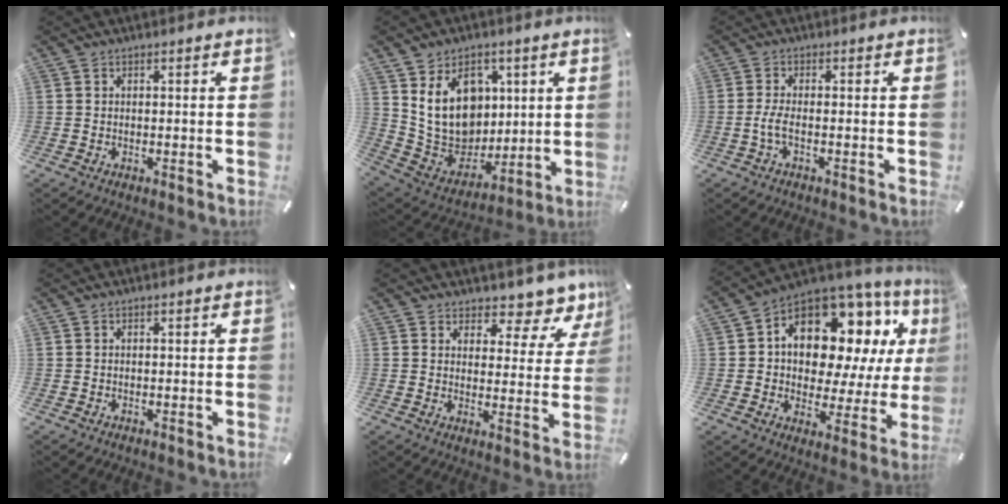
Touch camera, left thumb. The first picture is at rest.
{"total": 16.3, "force": [5.0, 13.3, 8.0], "torque": [-0.149, -0.023, 0.104]}
{"total": 3.4, "force": [-0.8, 0.9, 3.2], "torque": [-0.070, -0.004, -0.018]}
{"total": 0.0}
{"total": 7.6, "force": [6.5, 3.4, 2.0], "torque": [-0.024, -0.064, 0.110]}
{"total": 15.2, "force": [6.5, 10.2, 9.1], "torque": [-0.148, -0.055, 0.114]}